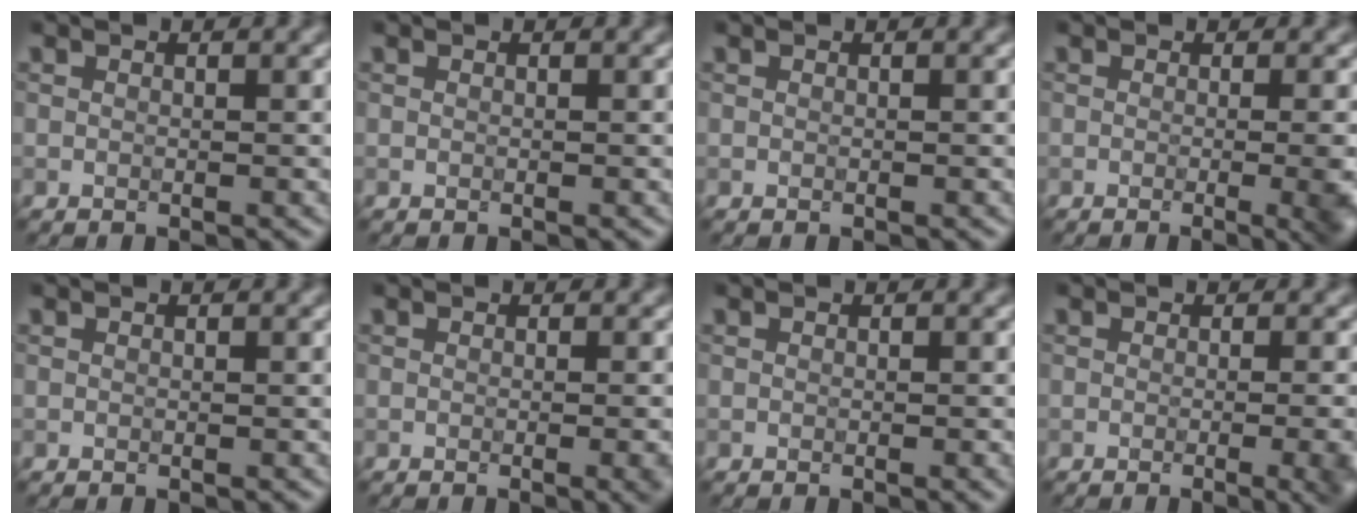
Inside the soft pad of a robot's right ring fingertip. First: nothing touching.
{"total": 0.0}
{"total": 0.0}
{"total": 6.6, "force": [-0.8, 3.0, 5.9], "torque": [-0.008, 0.012, -0.008]}
{"total": 0.0}
{"total": 2.5, "force": [-0.6, 0.9, 2.3], "torque": [-0.001, 0.004, -0.004]}
{"total": 1.0, "force": [-0.1, 0.4, 0.9], "torque": [-0.001, -0.002, -0.003]}
{"total": 5.8, "force": [-1.0, 2.5, 5.2], "torque": [-0.010, 0.011, -0.007]}